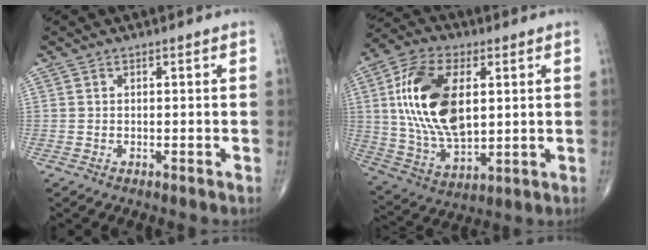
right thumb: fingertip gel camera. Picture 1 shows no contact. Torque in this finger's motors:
{"motor_torque": [0.99, 3.54, 1.94, 0.30, 0.23]}